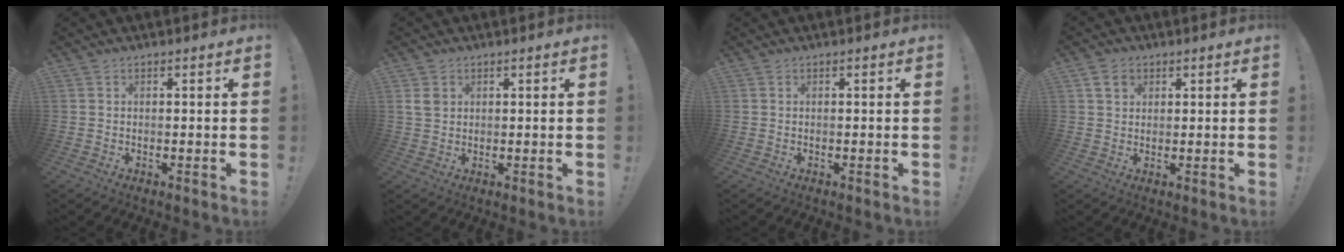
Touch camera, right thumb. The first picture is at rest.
{"total": 3.5, "force": [1.5, 2.7, 1.6], "torque": [-0.023, 0.000, 0.027]}
{"total": 0.0}
{"total": 4.3, "force": [2.0, 3.2, 2.0], "torque": [-0.027, 0.000, 0.037]}